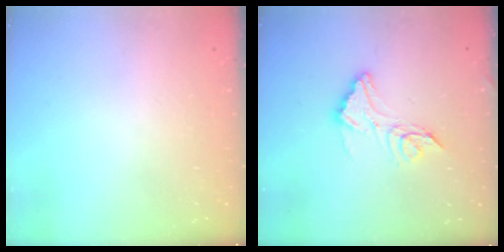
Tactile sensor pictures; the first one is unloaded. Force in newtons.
{"total": 12.4, "press": 12.4, "slide": 0.8}